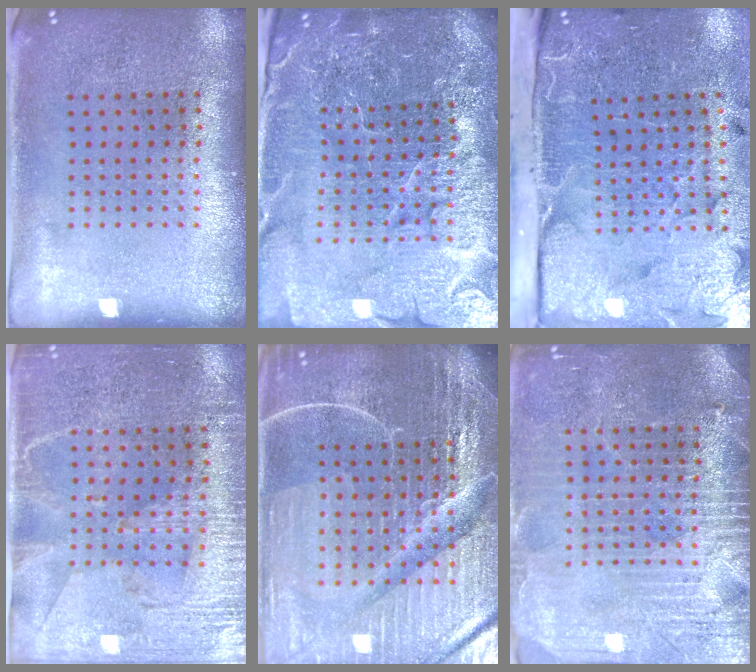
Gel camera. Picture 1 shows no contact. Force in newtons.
{"total": 5.8, "press": 5.2, "slide": 2.6}
{"total": 5.2, "press": 4.0, "slide": 3.3}
{"total": 3.3, "press": 3.0, "slide": 1.5}
{"total": 7.0, "press": 6.1, "slide": 3.4}
{"total": 3.7, "press": 3.4, "slide": 1.3}